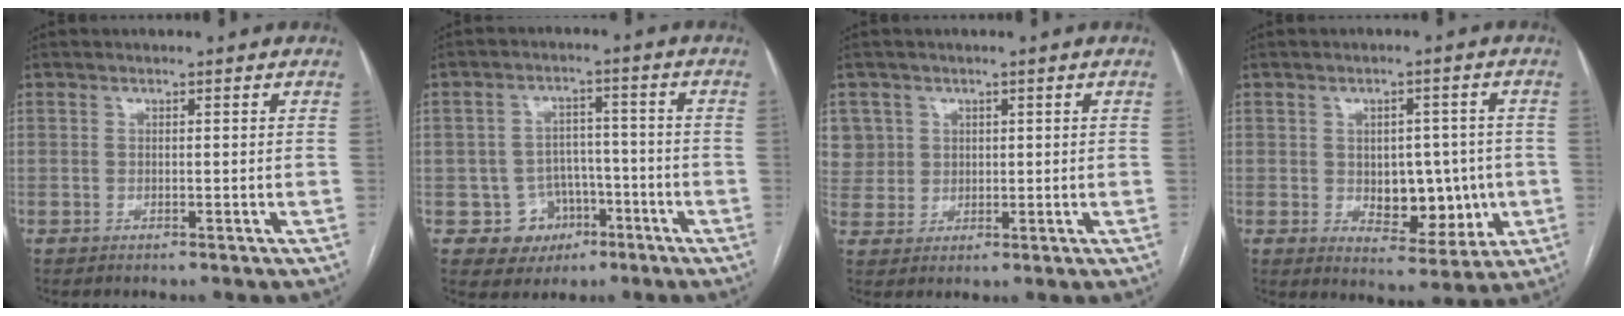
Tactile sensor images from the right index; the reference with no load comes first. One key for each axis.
{"total": 6.8, "fx": -2.8, "fy": 6.1, "fz": 0.8, "tx": 0.000, "ty": 0.017, "tz": -0.034}
{"total": 6.6, "fx": 2.6, "fy": 6.1, "fz": 0.2, "tx": 0.002, "ty": 0.012, "tz": 0.061}
{"total": 8.8, "fx": -0.8, "fy": 5.2, "fz": 7.0, "tx": -0.078, "ty": 0.008, "tz": 0.002}